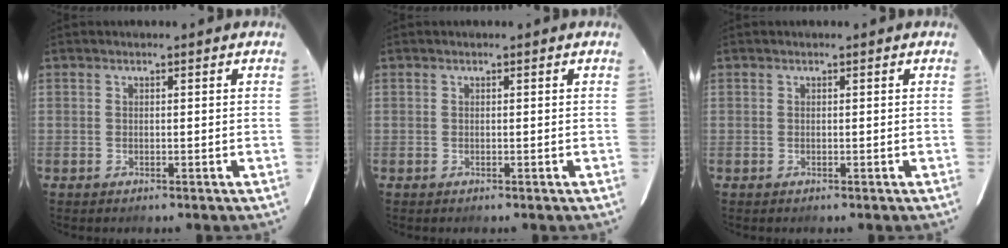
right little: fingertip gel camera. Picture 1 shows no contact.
{"total": 0.0}
{"total": 0.0}